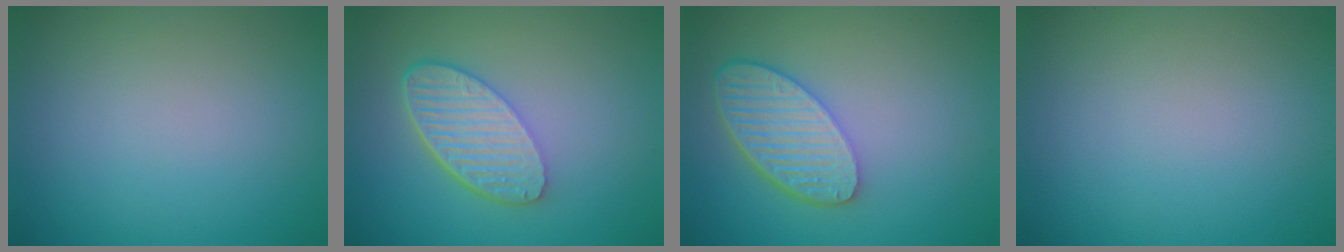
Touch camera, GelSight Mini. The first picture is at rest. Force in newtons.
{"total": 5.6, "press": 4.2, "slide": 3.7}
{"total": 5.7, "press": 4.4, "slide": 3.6}
{"total": 0.0}